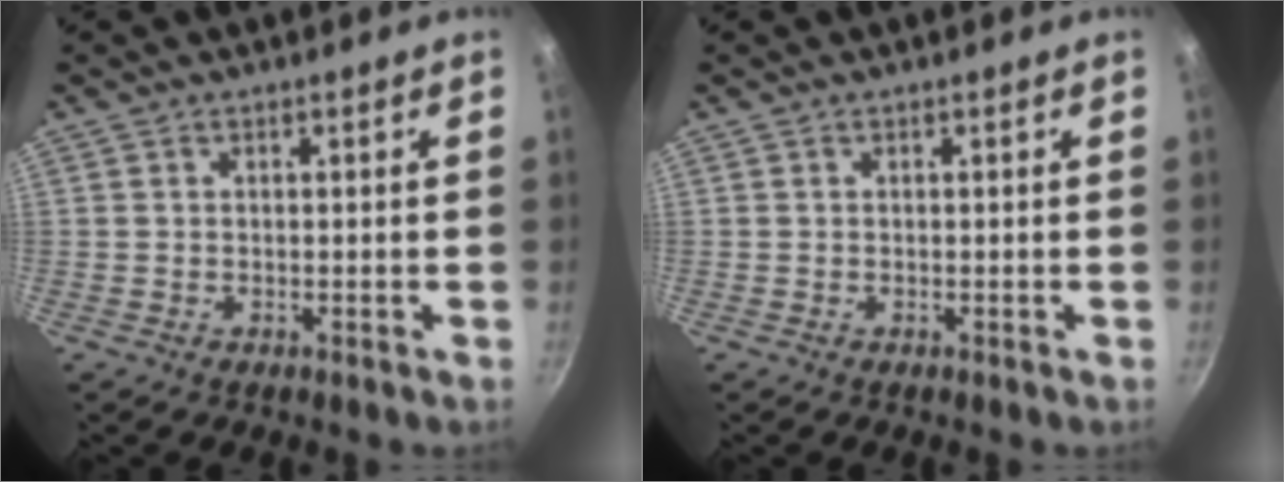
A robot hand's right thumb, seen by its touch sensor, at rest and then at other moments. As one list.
[{"total": 0.0}]